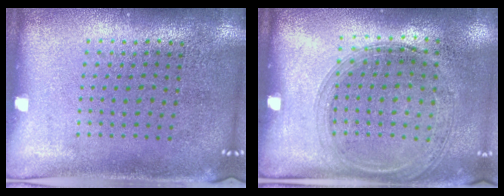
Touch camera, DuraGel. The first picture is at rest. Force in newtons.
{"total": 1.3, "press": 1.2, "slide": 0.5}